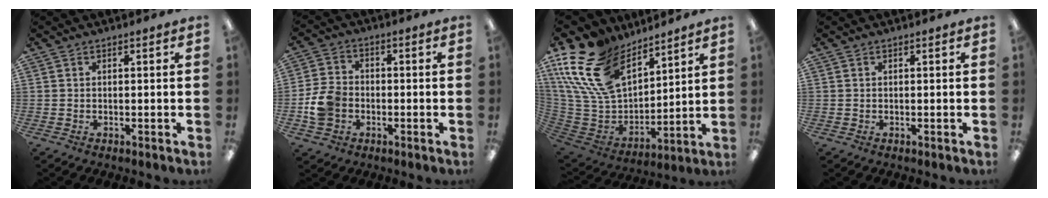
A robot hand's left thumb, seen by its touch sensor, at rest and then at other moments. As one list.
[{"total": 7.7, "force": [-2.0, 6.2, 4.1], "torque": [-0.079, 0.015, -0.036]}, {"total": 22.1, "force": [13.3, 12.6, 12.3], "torque": [-0.276, -0.066, 0.249]}, {"total": 0.0}]